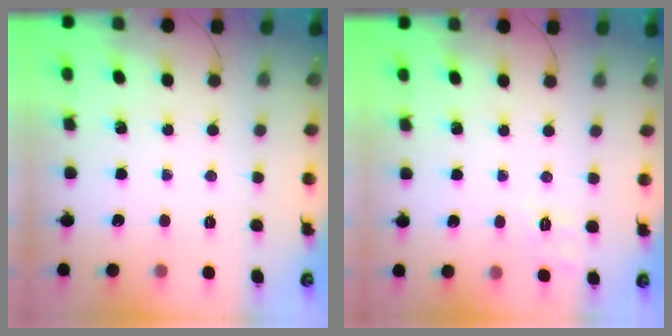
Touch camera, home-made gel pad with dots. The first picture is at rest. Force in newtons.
{"total": 6.2, "press": 5.9, "slide": 2.1}